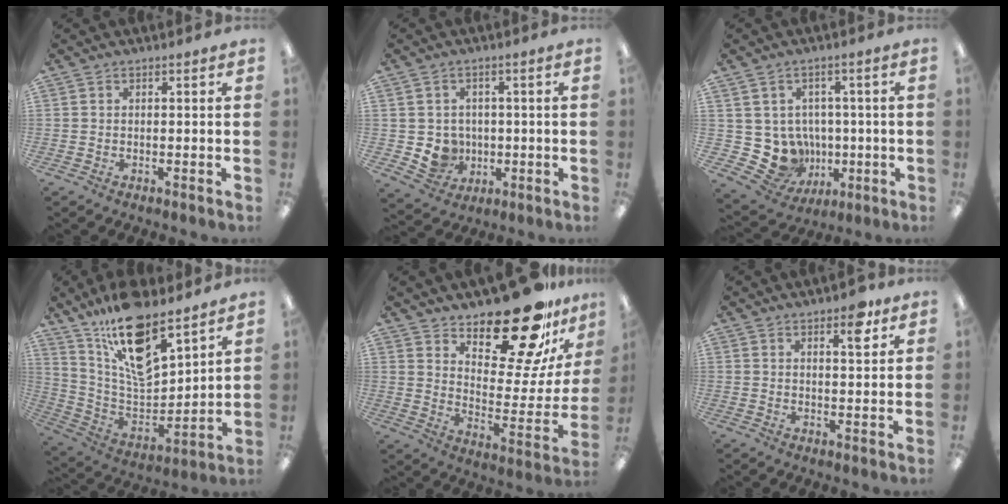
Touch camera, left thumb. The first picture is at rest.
{"total": 6.5, "force": [-0.1, 6.4, 1.3], "torque": [-0.029, 0.002, 0.010]}
{"total": 9.5, "force": [-0.1, 9.1, 2.5], "torque": [-0.074, -0.020, 0.013]}
{"total": 18.3, "force": [13.2, 7.0, 10.6], "torque": [-0.182, -0.086, 0.233]}
{"total": 22.3, "force": [18.1, 7.1, 10.9], "torque": [-0.142, -0.142, 0.299]}
{"total": 5.6, "force": [3.6, 1.8, 3.9], "torque": [-0.038, -0.018, 0.054]}